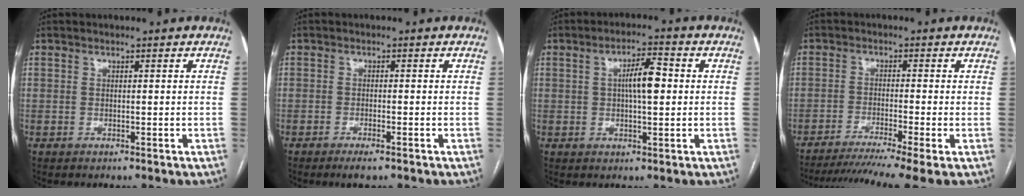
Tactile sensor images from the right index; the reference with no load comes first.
{"total": 2.5, "force": [-1.7, 0.3, 1.8], "torque": [-0.031, -0.003, -0.027]}
{"total": 5.7, "force": [0.6, 1.4, 5.5], "torque": [-0.096, 0.012, 0.010]}
{"total": 10.7, "force": [-8.1, -1.3, 6.8], "torque": [-0.103, -0.022, -0.126]}